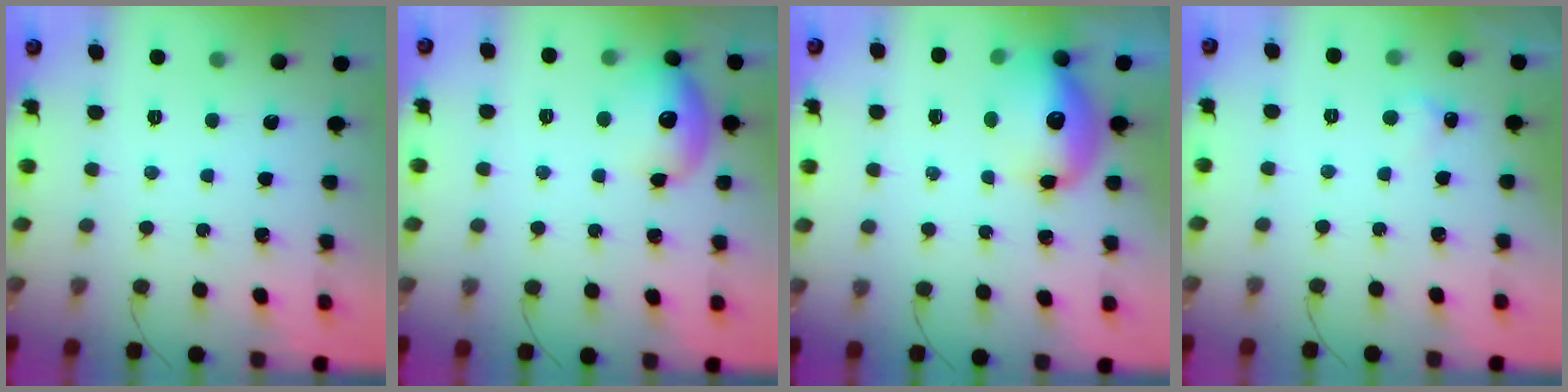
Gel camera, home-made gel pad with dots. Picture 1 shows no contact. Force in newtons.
{"total": 11.6, "press": 11.4, "slide": 2.0}
{"total": 12.9, "press": 12.6, "slide": 2.6}
{"total": 4.7, "press": 4.5, "slide": 1.3}